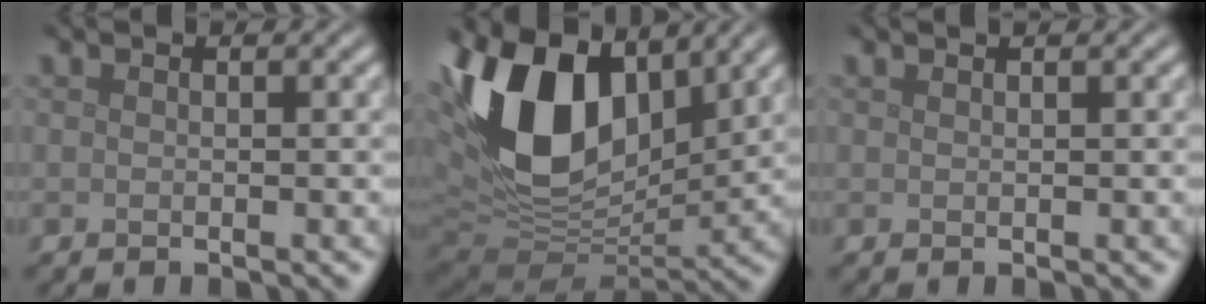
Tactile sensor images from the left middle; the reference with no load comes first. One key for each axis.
{"total": 14.1, "fx": 4.7, "fy": 8.4, "fz": 10.3, "tx": -0.218, "ty": 0.012, "tz": 0.082}
{"total": 0.6, "fx": 0.5, "fy": 0.1, "fz": 0.4, "tx": -0.003, "ty": 0.002, "tz": 0.005}